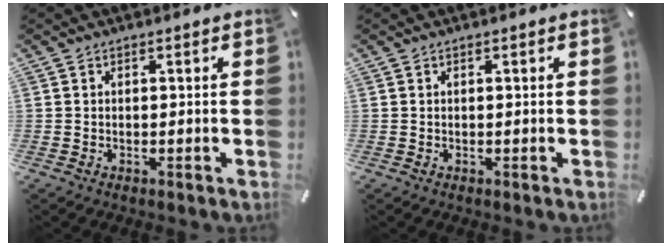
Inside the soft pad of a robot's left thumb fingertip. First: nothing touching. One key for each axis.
{"total": 0.0}